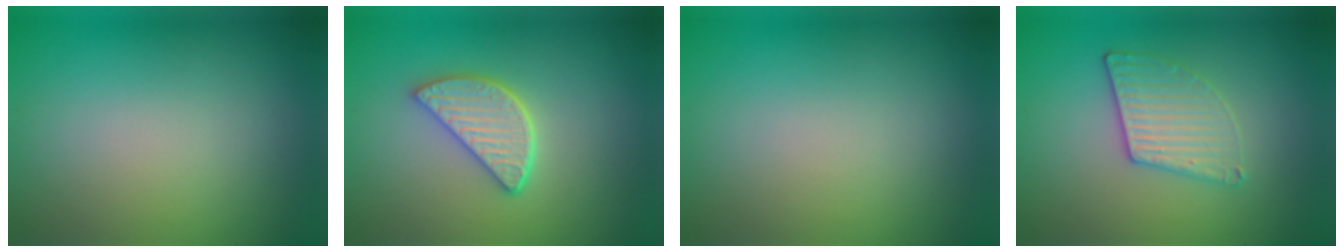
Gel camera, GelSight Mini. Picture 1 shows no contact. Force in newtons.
{"total": 4.2, "press": 3.3, "slide": 2.5}
{"total": 0.0}
{"total": 3.3, "press": 3.1, "slide": 1.0}